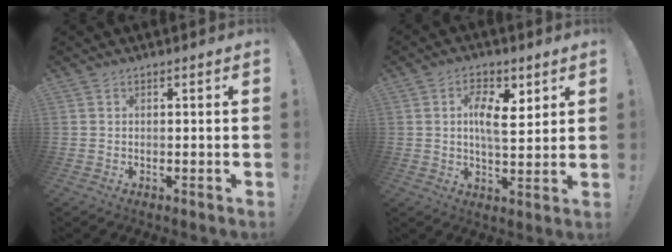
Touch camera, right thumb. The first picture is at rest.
{"total": 9.1, "force": [3.4, 4.0, 7.5], "torque": [-0.108, -0.016, 0.056]}